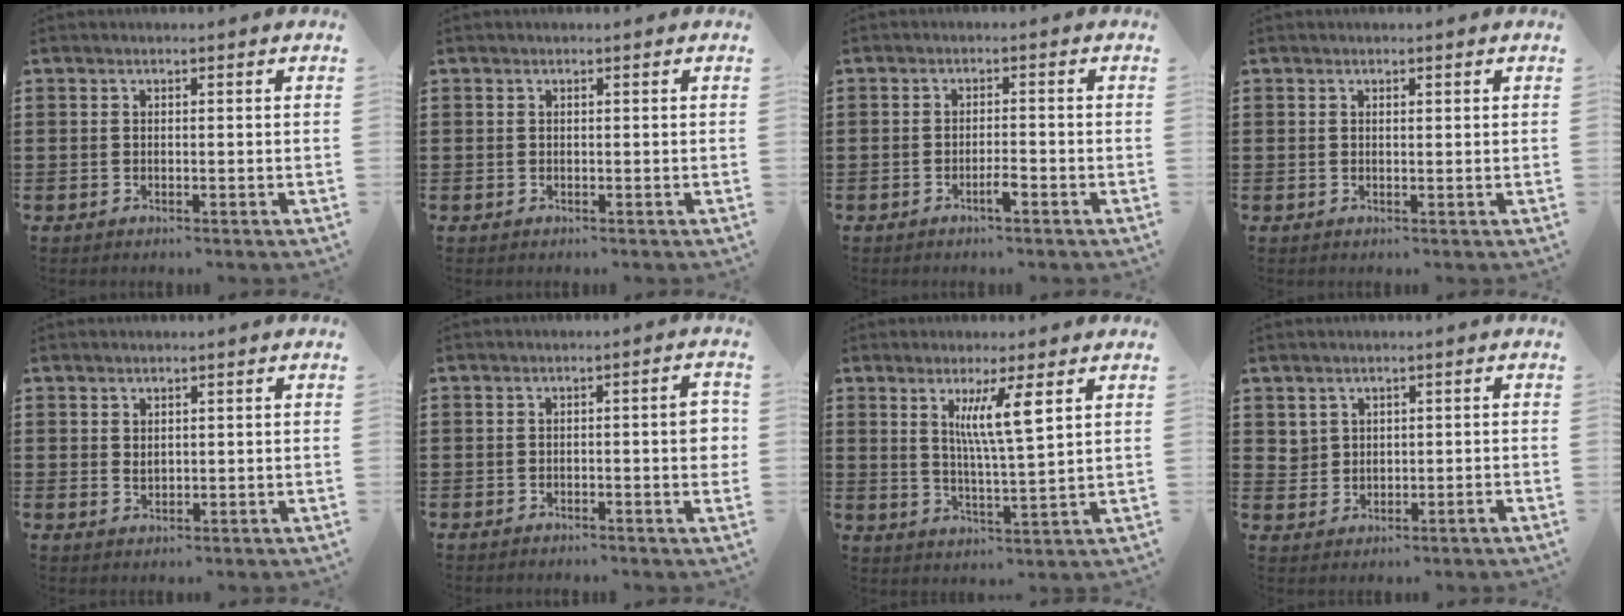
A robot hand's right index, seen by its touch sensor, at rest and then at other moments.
{"total": 0.0}
{"total": 2.3, "force": [-1.4, 0.3, 1.8], "torque": [-0.031, 0.001, -0.025]}
{"total": 0.5, "force": [0.3, 0.2, 0.4], "torque": [-0.009, 0.002, 0.005]}
{"total": 1.1, "force": [0.6, 0.7, 0.6], "torque": [-0.013, 0.005, 0.011]}
{"total": 3.8, "force": [-0.9, 0.7, 3.6], "torque": [-0.049, -0.002, -0.018]}
{"total": 6.8, "force": [2.9, 0.5, 6.1], "torque": [-0.127, 0.001, 0.045]}
{"total": 1.6, "force": [0.6, 1.4, 0.5], "torque": [-0.016, 0.007, 0.010]}